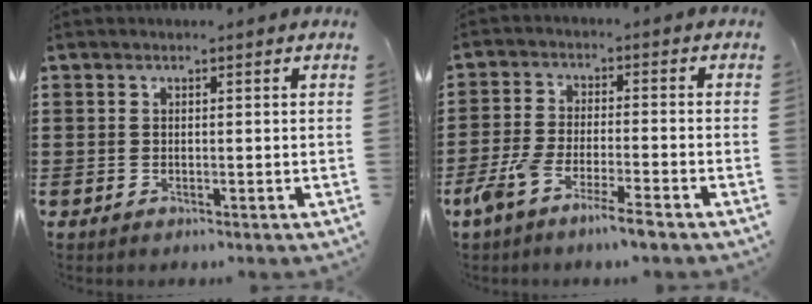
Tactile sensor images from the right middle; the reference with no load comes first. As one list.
[{"total": 6.2, "force": [-4.6, 0.6, 4.1], "torque": [-0.100, -0.014, -0.089]}]